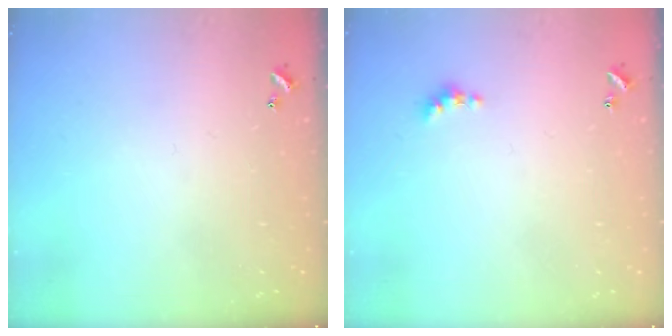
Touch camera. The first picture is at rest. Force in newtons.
{"total": 2.3, "press": 2.3, "slide": 0.5}